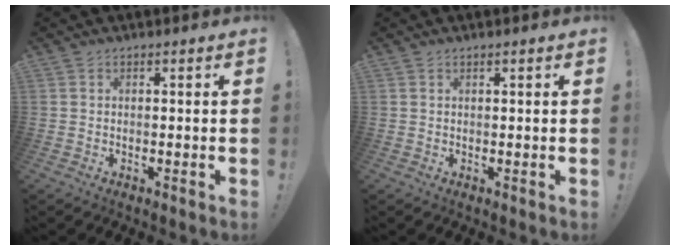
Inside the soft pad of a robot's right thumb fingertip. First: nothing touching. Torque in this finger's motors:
{"motor_torque": [0.28, -0.40, -0.28, -0.18, 0.13]}